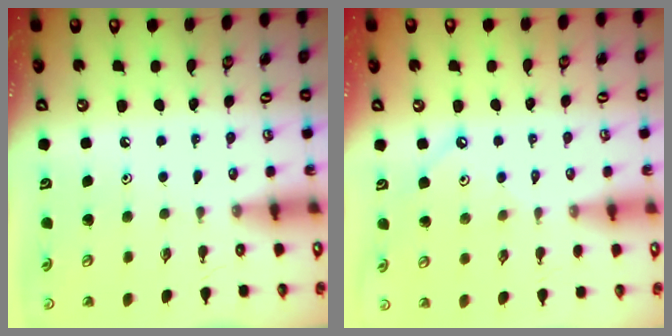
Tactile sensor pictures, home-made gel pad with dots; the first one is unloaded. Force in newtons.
{"total": 1.8, "press": 1.8, "slide": 0.0}